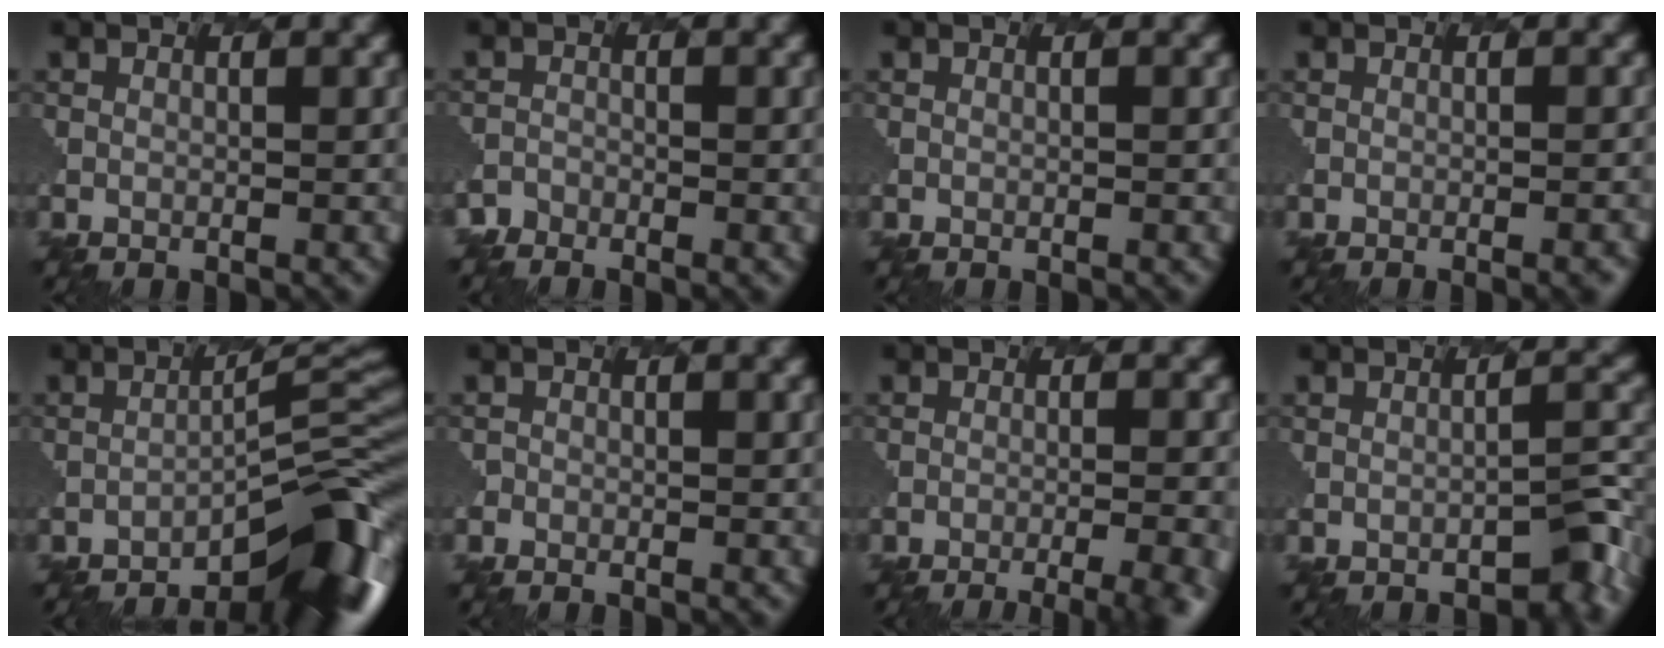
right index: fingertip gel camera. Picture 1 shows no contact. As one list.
[{"total": 3.0, "force": [-2.6, 0.1, -1.4], "torque": [0.000, 0.001, -0.041]}, {"total": 0.0}, {"total": 2.6, "force": [-1.0, 1.0, 2.2], "torque": [-0.009, 0.008, 0.001]}, {"total": 9.0, "force": [-6.8, 1.2, 5.7], "torque": [-0.078, 0.020, -0.096]}, {"total": 1.3, "force": [-1.1, 0.0, -0.7], "torque": [0.000, 0.007, -0.006]}, {"total": 8.5, "force": [-5.6, 2.8, 5.8], "torque": [-0.046, 0.007, -0.048]}, {"total": 3.5, "force": [-2.5, 0.6, 2.4], "torque": [-0.043, 0.009, -0.028]}]